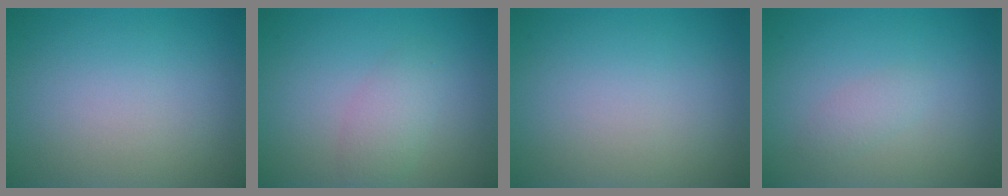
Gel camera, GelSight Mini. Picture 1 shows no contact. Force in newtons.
{"total": 2.1, "press": 2.1, "slide": 0.1}
{"total": 0.0}
{"total": 1.1, "press": 1.1, "slide": 0.0}